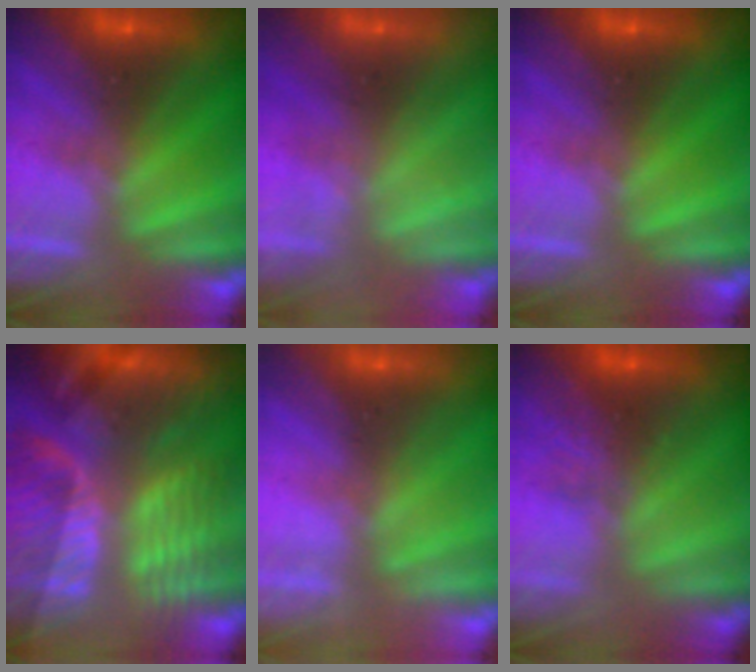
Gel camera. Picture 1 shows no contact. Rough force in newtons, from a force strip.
{"total": 2.1}
{"total": 0.0}
{"total": 9.4}
{"total": 2.2}
{"total": 4.2}